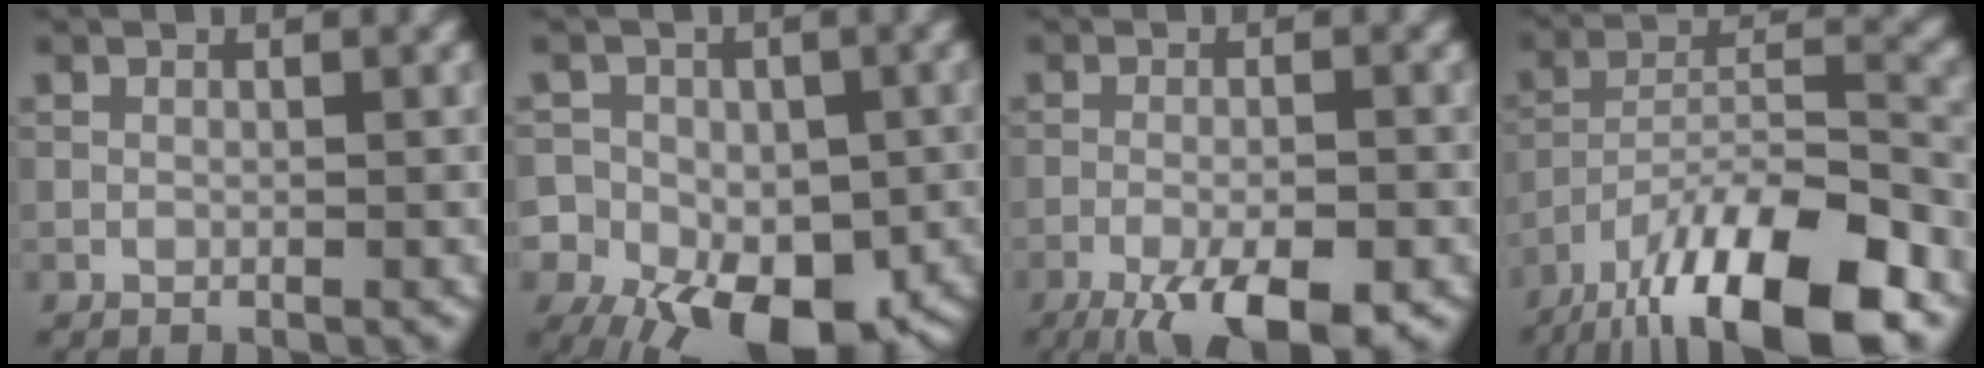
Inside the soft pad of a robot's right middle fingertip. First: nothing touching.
{"total": 14.8, "force": [-6.0, 11.2, 7.6], "torque": [-0.112, -0.020, -0.115]}
{"total": 8.1, "force": [-5.0, 2.3, 5.9], "torque": [-0.099, -0.024, -0.078]}
{"total": 15.3, "force": [-11.0, 4.3, 9.8], "torque": [-0.183, -0.004, -0.185]}